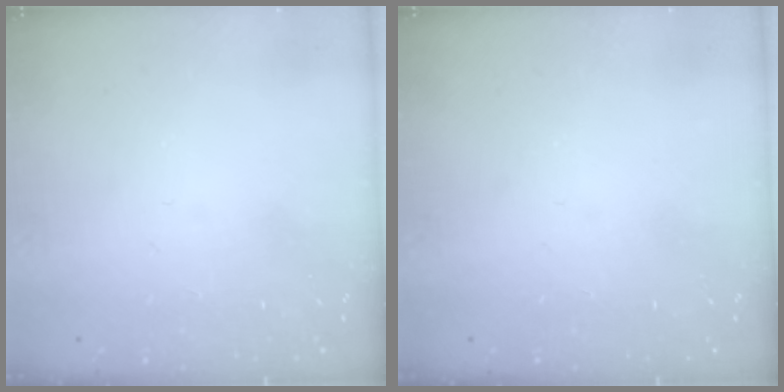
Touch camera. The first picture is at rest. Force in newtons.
{"total": 0.0}